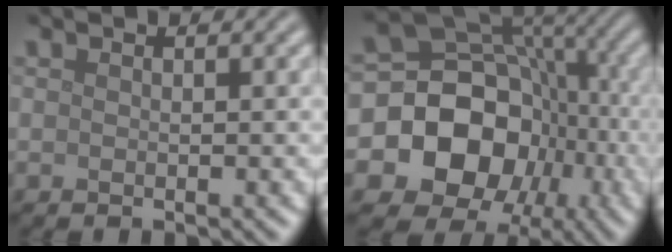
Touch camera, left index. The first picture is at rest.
{"total": 15.7, "force": [-3.6, 13.4, 7.4], "torque": [-0.124, -0.001, -0.087]}